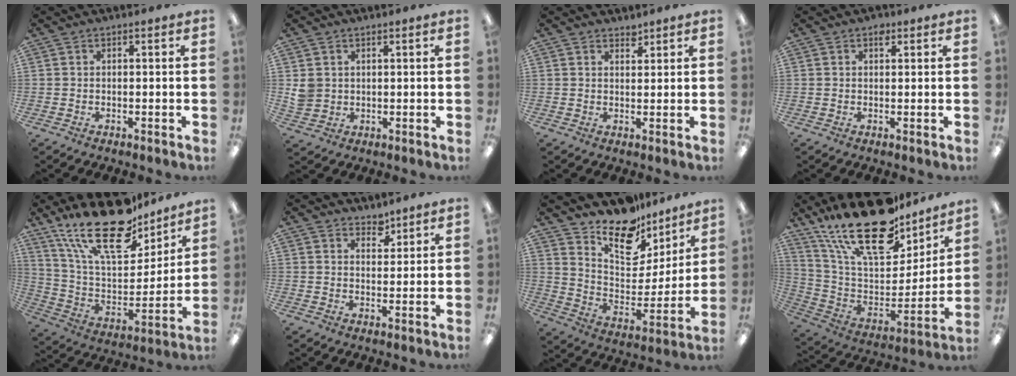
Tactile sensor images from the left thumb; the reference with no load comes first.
{"total": 3.8, "force": [1.5, 3.5, 0.6], "torque": [-0.012, 0.000, 0.029]}
{"total": 2.0, "force": [1.9, 0.7, 0.3], "torque": [0.010, -0.015, 0.032]}
{"total": 1.7, "force": [1.0, 1.0, 1.0], "torque": [-0.005, -0.004, 0.013]}
{"total": 25.0, "force": [18.0, 10.1, 14.2], "torque": [-0.262, -0.114, 0.310]}
{"total": 3.6, "force": [3.2, 1.6, 0.6], "torque": [0.007, -0.022, 0.055]}
{"total": 16.7, "force": [14.0, 7.1, 5.7], "torque": [-0.115, -0.113, 0.252]}
{"total": 26.8, "force": [19.4, 10.9, 15.0], "torque": [-0.254, -0.128, 0.336]}